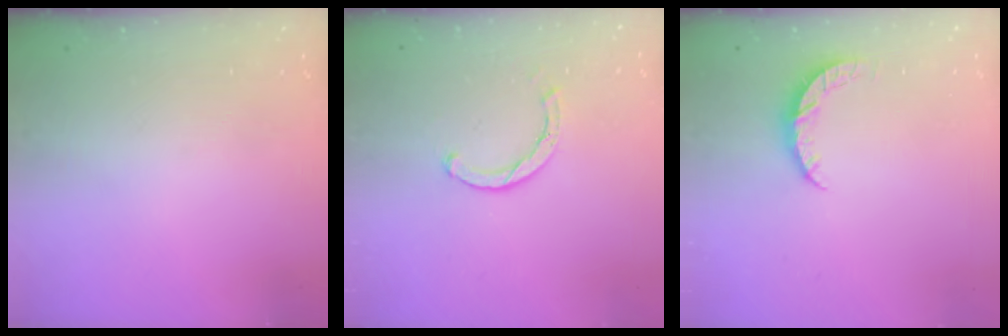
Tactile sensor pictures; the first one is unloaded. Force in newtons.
{"total": 1.6, "press": 1.6, "slide": 0.2}
{"total": 5.2, "press": 5.1, "slide": 0.4}